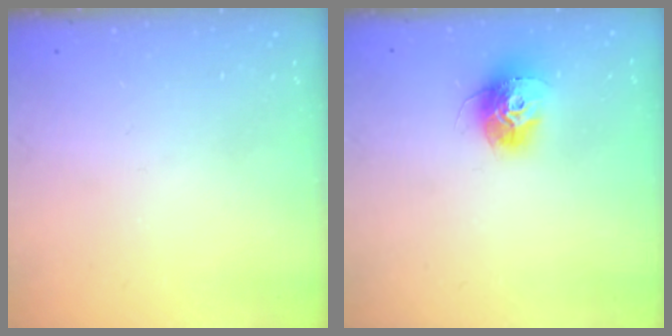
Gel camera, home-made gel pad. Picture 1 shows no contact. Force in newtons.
{"total": 12.6, "press": 12.6, "slide": 1.1}